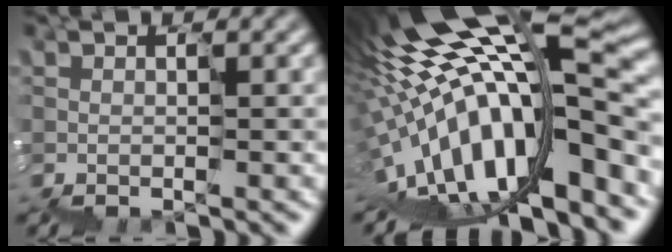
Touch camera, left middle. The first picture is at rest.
{"total": 14.9, "force": [-2.6, 4.5, 13.9], "torque": [-0.224, 0.045, -0.048]}